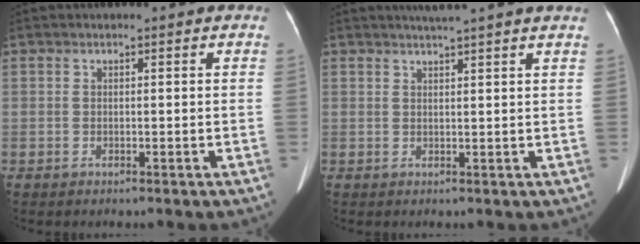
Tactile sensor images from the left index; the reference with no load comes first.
{"total": 6.0, "force": [5.2, -1.0, 2.7], "torque": [-0.038, 0.017, 0.062]}